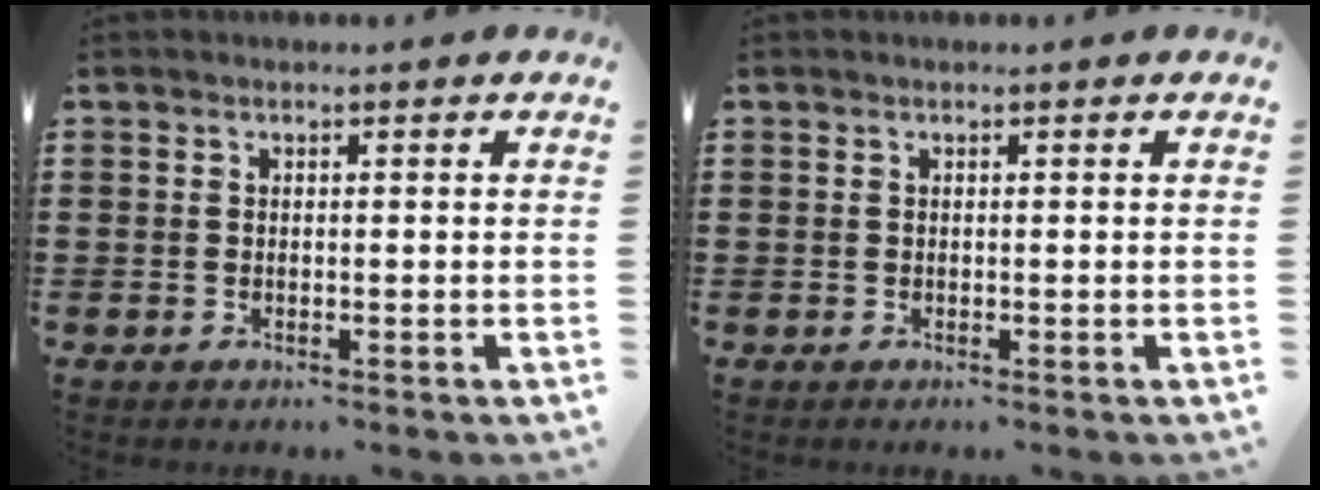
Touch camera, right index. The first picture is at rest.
{"total": 0.0}